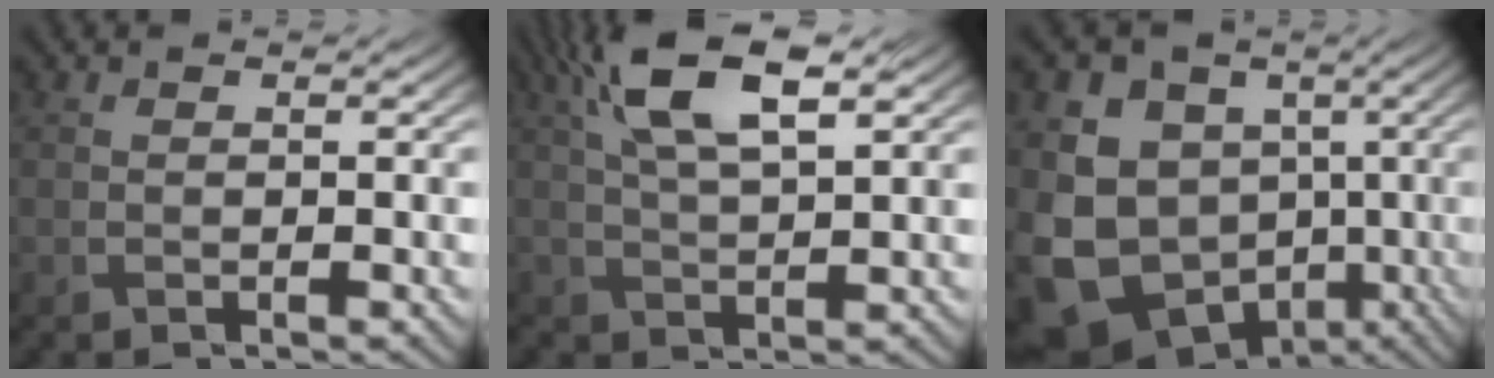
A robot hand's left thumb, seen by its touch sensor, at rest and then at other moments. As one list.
[{"total": 8.7, "force": [4.1, 3.2, 7.0], "torque": [-0.148, 0.019, 0.076]}, {"total": 15.4, "force": [-2.9, 13.2, 7.3], "torque": [-0.191, -0.033, -0.047]}]